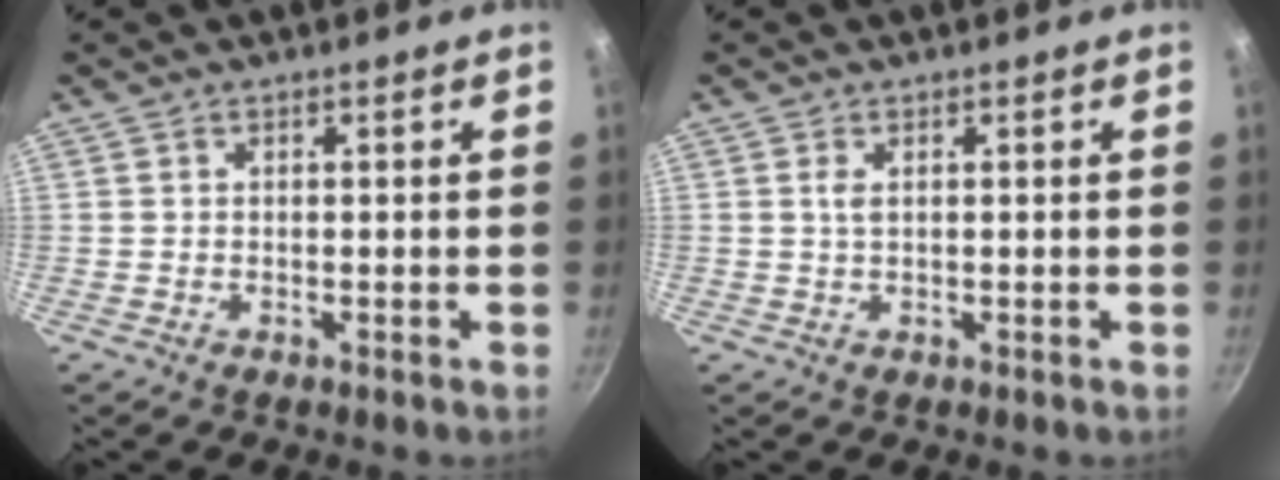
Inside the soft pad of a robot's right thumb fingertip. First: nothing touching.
{"total": 1.4, "force": [0.4, 0.7, 1.2], "torque": [-0.022, -0.001, 0.007]}